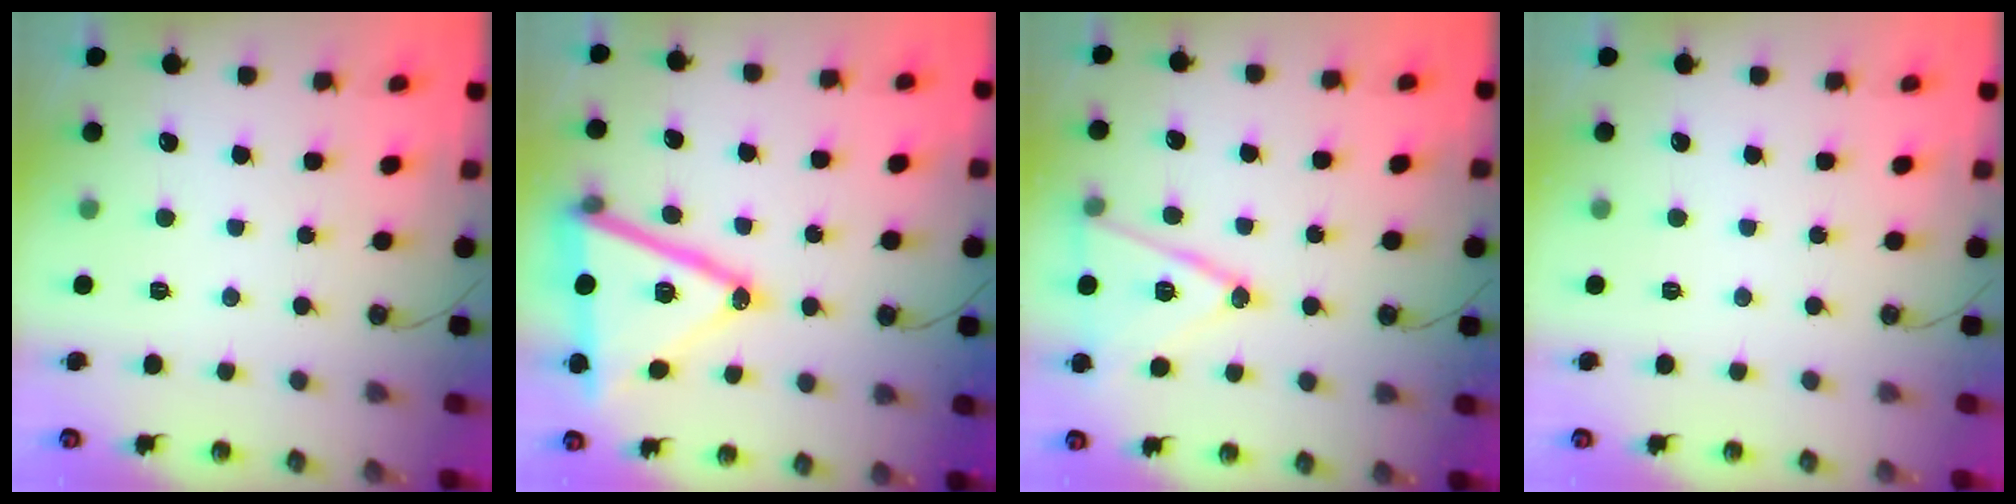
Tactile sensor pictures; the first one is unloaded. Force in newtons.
{"total": 21.2, "press": 20.9, "slide": 3.5}
{"total": 14.8, "press": 14.4, "slide": 3.4}
{"total": 0.0}